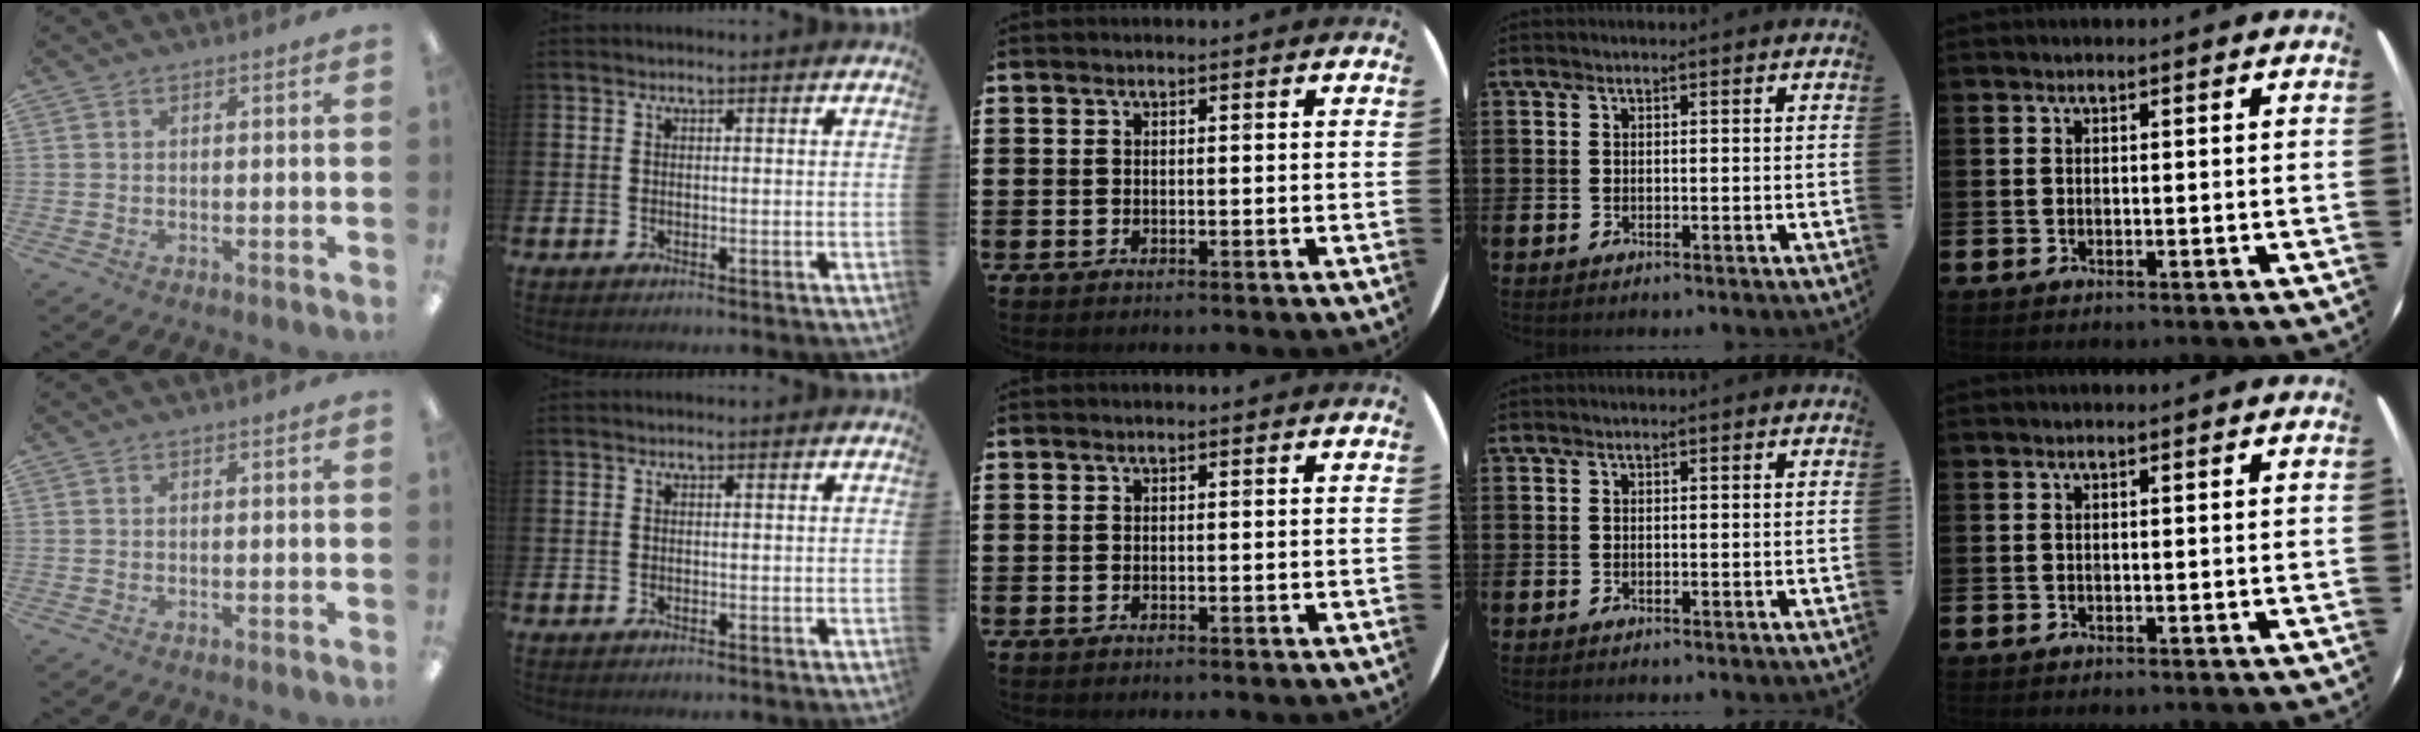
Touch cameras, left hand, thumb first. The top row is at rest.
{}